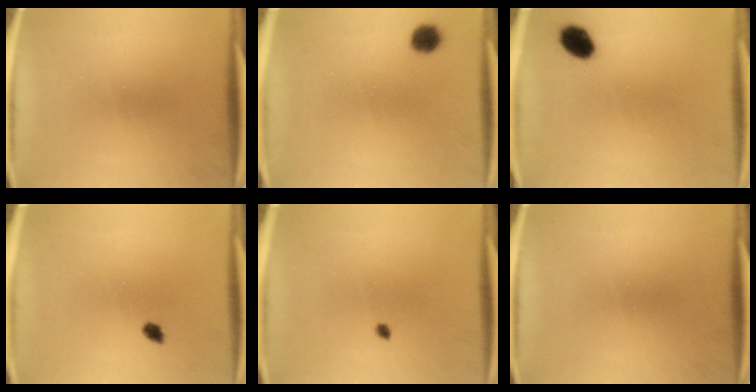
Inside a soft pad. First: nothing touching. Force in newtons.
{"total": 3.5}
{"total": 5.5}
{"total": 1.5}
{"total": 0.8}
{"total": 0.0}